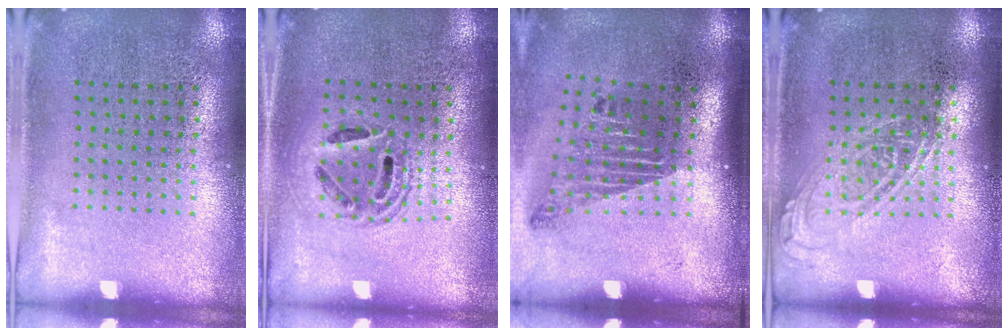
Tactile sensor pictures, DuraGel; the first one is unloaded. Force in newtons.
{"total": 1.4, "press": 1.3, "slide": 0.7}
{"total": 1.8, "press": 1.2, "slide": 1.4}
{"total": 1.0, "press": 1.0, "slide": 0.1}